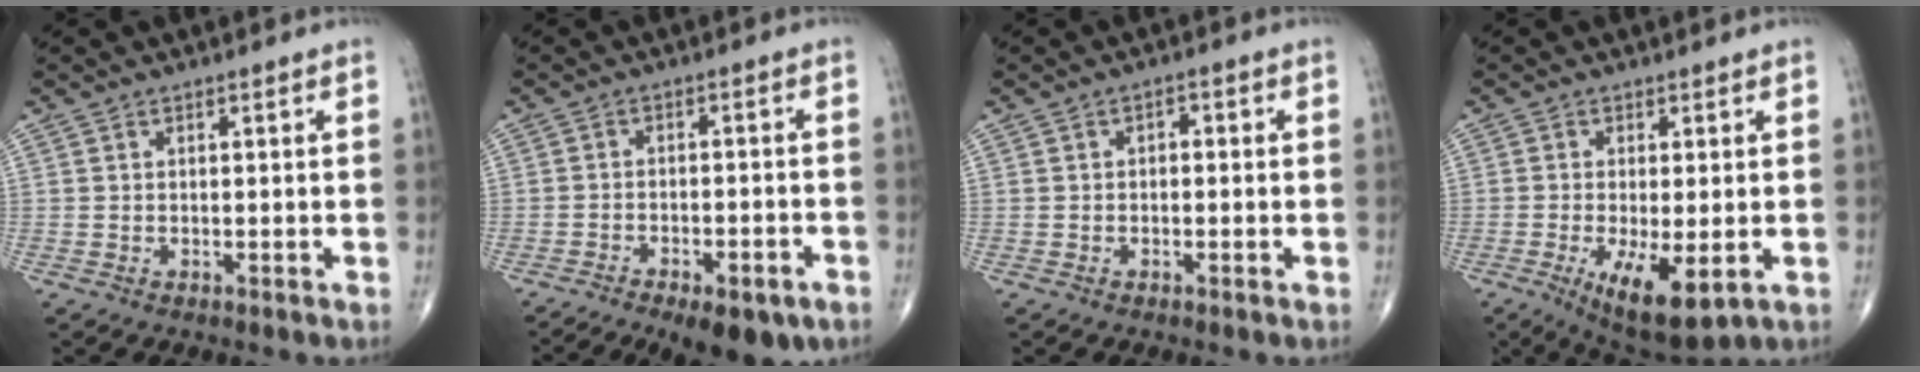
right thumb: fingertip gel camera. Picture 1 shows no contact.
{"total": 14.2, "force": [-9.4, 5.9, 8.8], "torque": [-0.136, 0.027, -0.130]}
{"total": 1.4, "force": [-0.1, 1.0, 1.1], "torque": [-0.004, 0.005, -0.008]}
{"total": 10.6, "force": [-3.3, 3.8, 9.3], "torque": [-0.154, -0.020, -0.042]}